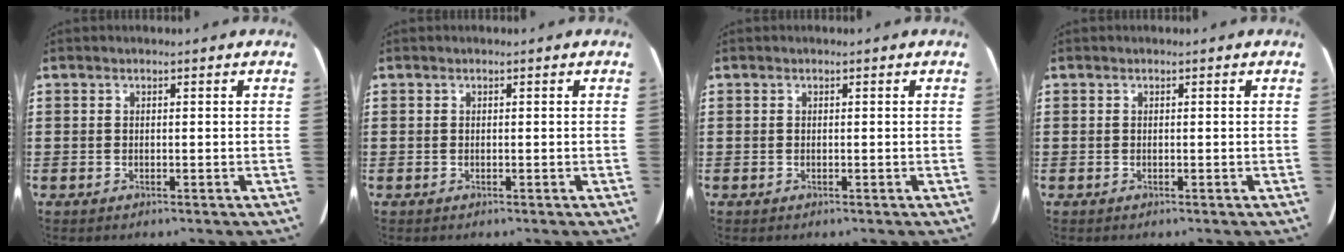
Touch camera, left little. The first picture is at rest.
{"total": 0.0}
{"total": 0.0}
{"total": 0.0}